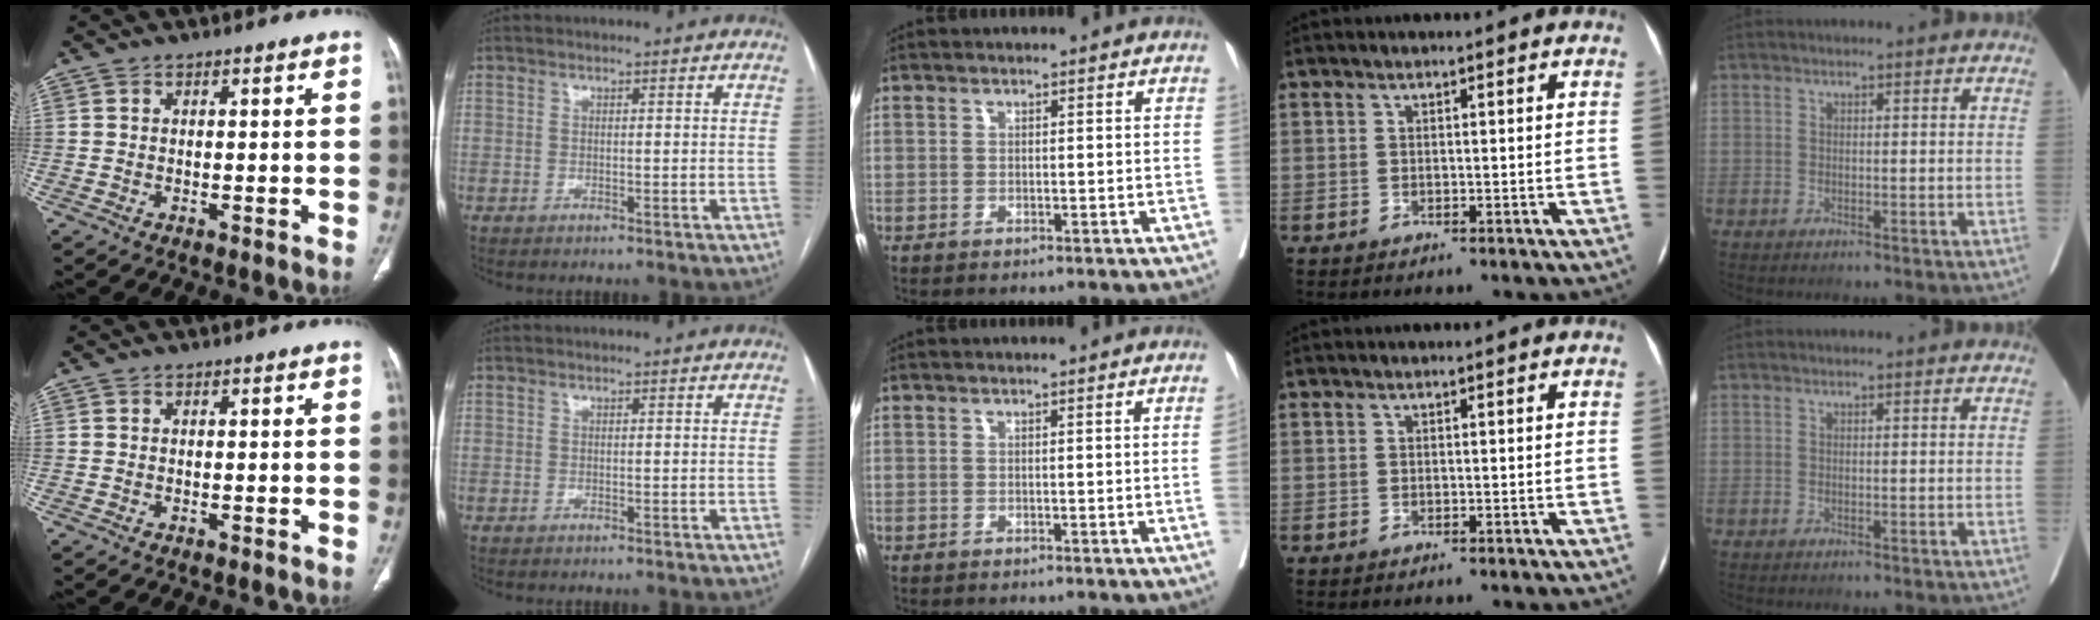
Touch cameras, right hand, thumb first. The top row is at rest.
{"middle": {"total": 1.0, "force": [-0.2, -0.3, 0.9], "torque": [-0.011, 0.000, -0.004]}}